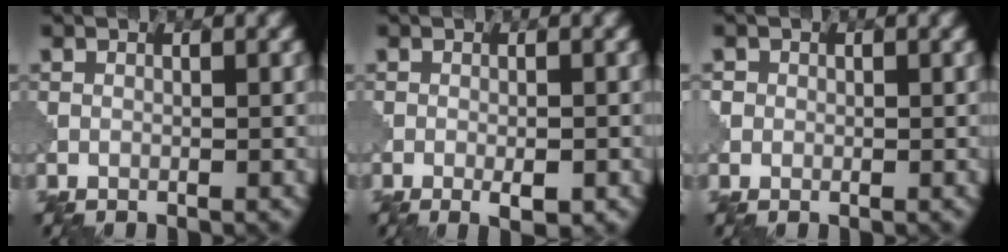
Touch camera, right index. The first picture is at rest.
{"total": 1.6, "force": [-1.0, 0.1, 1.2], "torque": [-0.016, -0.004, -0.011]}
{"total": 1.0, "force": [0.1, 1.0, -0.2], "torque": [0.007, -0.001, 0.005]}